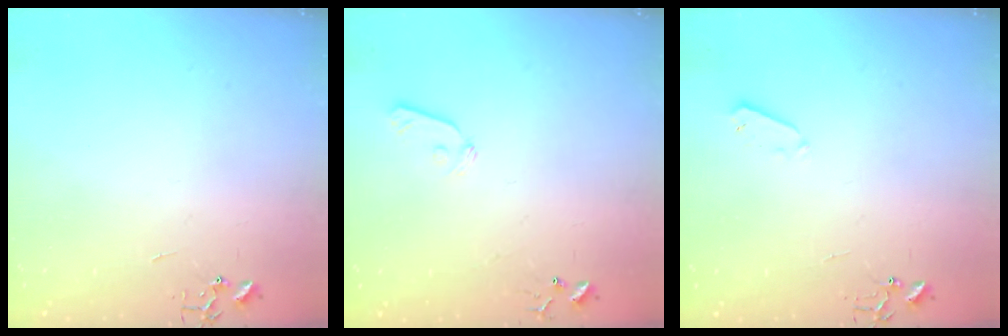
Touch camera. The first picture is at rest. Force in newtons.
{"total": 5.9, "press": 5.8, "slide": 0.6}
{"total": 3.3, "press": 3.2, "slide": 0.7}